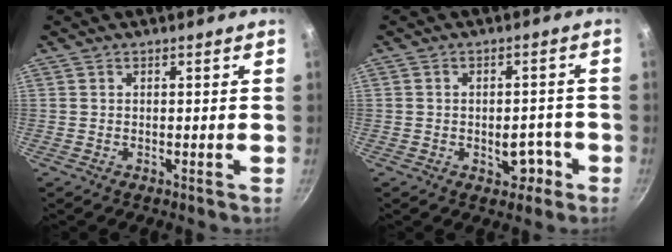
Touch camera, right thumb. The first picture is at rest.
{"total": 4.9, "force": [-2.0, 3.2, 3.2], "torque": [-0.012, 0.021, -0.023]}